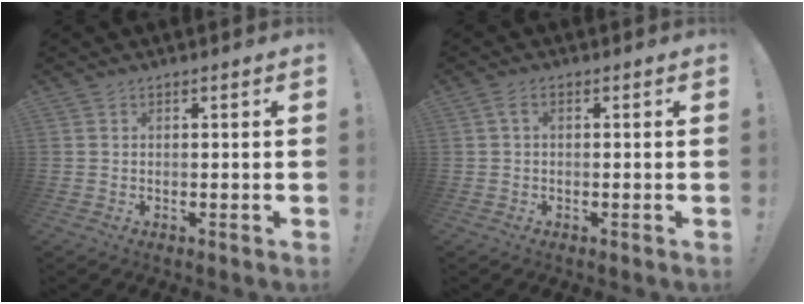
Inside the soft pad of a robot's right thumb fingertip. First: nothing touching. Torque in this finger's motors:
{"motor_torque": [-0.20, -0.19, -0.33, 0.16, 0.01]}